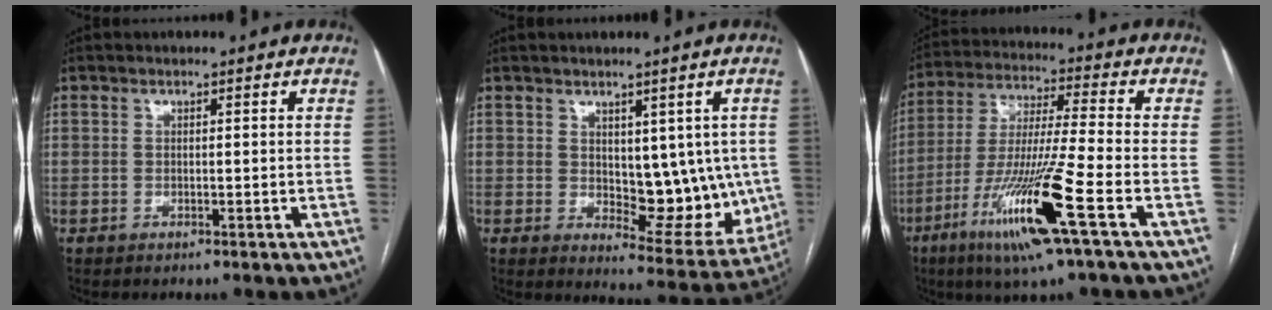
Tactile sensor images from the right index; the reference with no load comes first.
{"total": 10.8, "force": [0.8, 5.7, 9.1], "torque": [-0.097, -0.004, 0.028]}
{"total": 16.3, "force": [-7.3, -0.5, 14.6], "torque": [-0.301, -0.030, -0.137]}